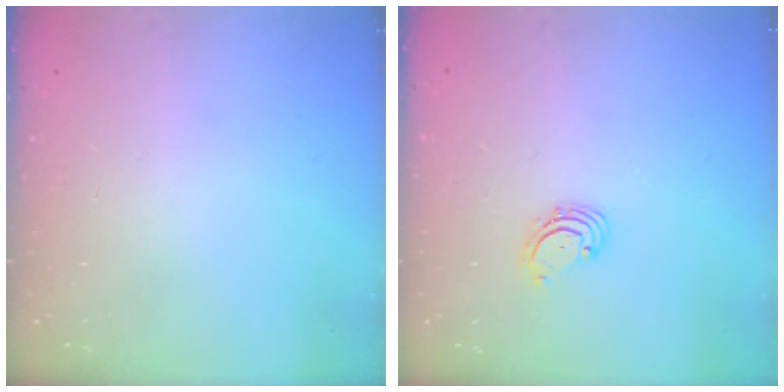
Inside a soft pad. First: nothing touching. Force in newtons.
{"total": 1.9, "press": 1.8, "slide": 0.2}